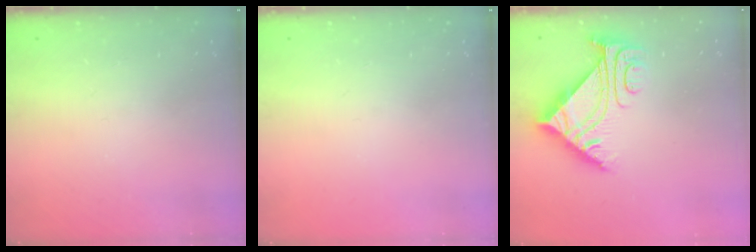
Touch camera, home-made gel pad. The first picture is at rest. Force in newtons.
{"total": 0.0}
{"total": 8.3, "press": 8.3, "slide": 0.7}